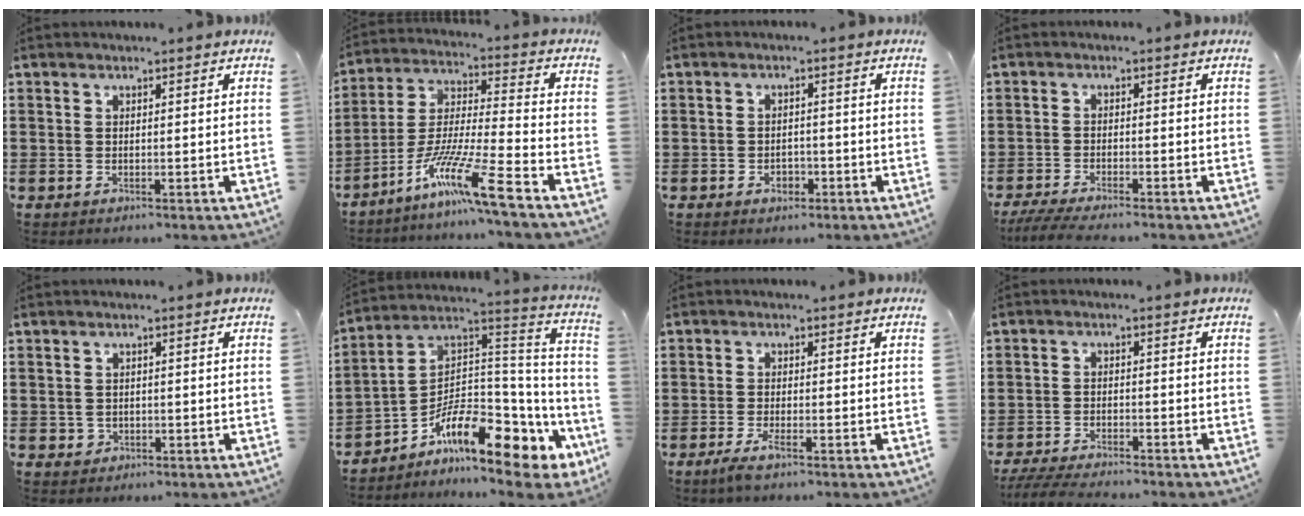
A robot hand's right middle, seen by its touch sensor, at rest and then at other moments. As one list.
[{"total": 11.5, "force": [-8.4, -0.2, 7.9], "torque": [-0.170, -0.012, -0.172]}, {"total": 2.0, "force": [-1.1, 1.2, 1.1], "torque": [-0.024, 0.001, -0.024]}, {"total": 3.3, "force": [-3.0, 0.0, 1.5], "torque": [-0.039, -0.012, -0.062]}, {"total": 0.9, "force": [-0.2, 0.9, 0.3], "torque": [-0.008, 0.006, -0.005]}, {"total": 10.7, "force": [-6.7, 4.2, 7.3], "torque": [-0.133, -0.004, -0.130]}, {"total": 2.5, "force": [-1.3, 0.2, 2.1], "torque": [-0.050, -0.011, -0.026]}, {"total": 4.0, "force": [-3.8, 0.1, 1.2], "torque": [-0.034, -0.010, -0.080]}]